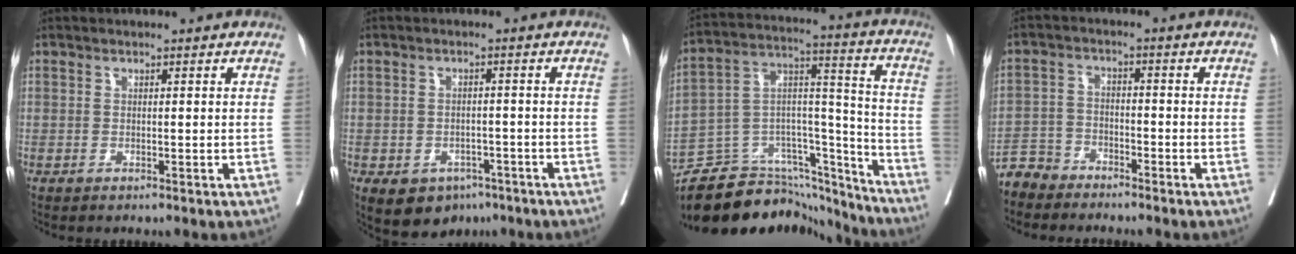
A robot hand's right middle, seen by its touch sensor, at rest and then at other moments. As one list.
[{"total": 8.6, "force": [-4.9, 6.2, 3.4], "torque": [-0.061, 0.007, -0.064]}, {"total": 22.6, "force": [-20.7, 7.3, 5.4], "torque": [-0.096, 0.054, -0.319]}, {"total": 4.4, "force": [-4.1, 1.6, -0.3], "torque": [0.006, -0.003, -0.086]}]